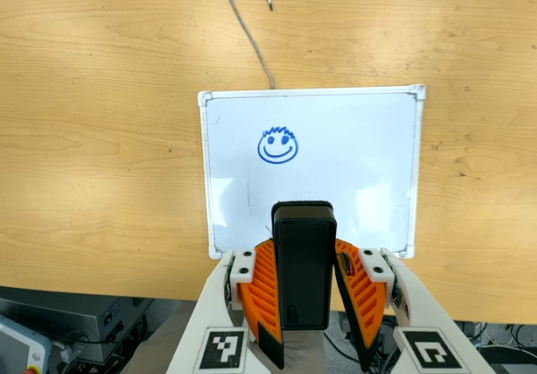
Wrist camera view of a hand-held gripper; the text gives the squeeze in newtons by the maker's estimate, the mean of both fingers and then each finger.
{"total": 6.3, "left": 5.2, "right": 7.4}